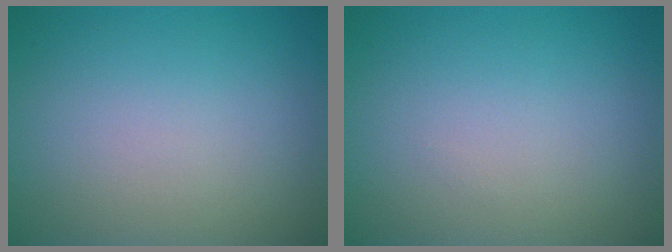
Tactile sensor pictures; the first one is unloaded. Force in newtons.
{"total": 0.0}